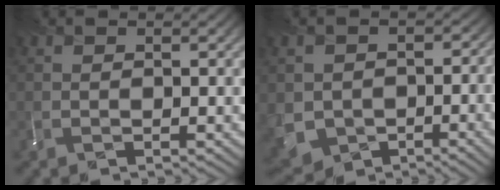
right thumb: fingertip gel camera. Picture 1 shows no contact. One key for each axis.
{"total": 9.5, "fx": -1.9, "fy": 8.4, "fz": 4.0, "tx": -0.116, "ty": -0.050, "tz": -0.019}